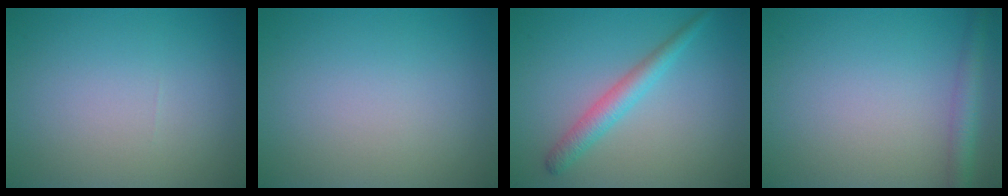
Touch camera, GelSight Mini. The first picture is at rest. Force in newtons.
{"total": 0.0}
{"total": 2.6, "press": 2.6, "slide": 0.1}
{"total": 2.6, "press": 2.6, "slide": 0.0}